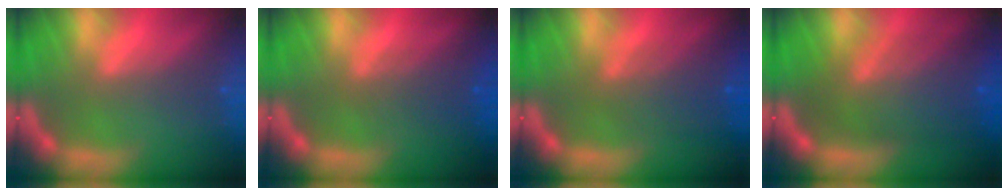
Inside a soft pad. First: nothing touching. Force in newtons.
{"total": 3.0}
{"total": 4.6}
{"total": 8.5}